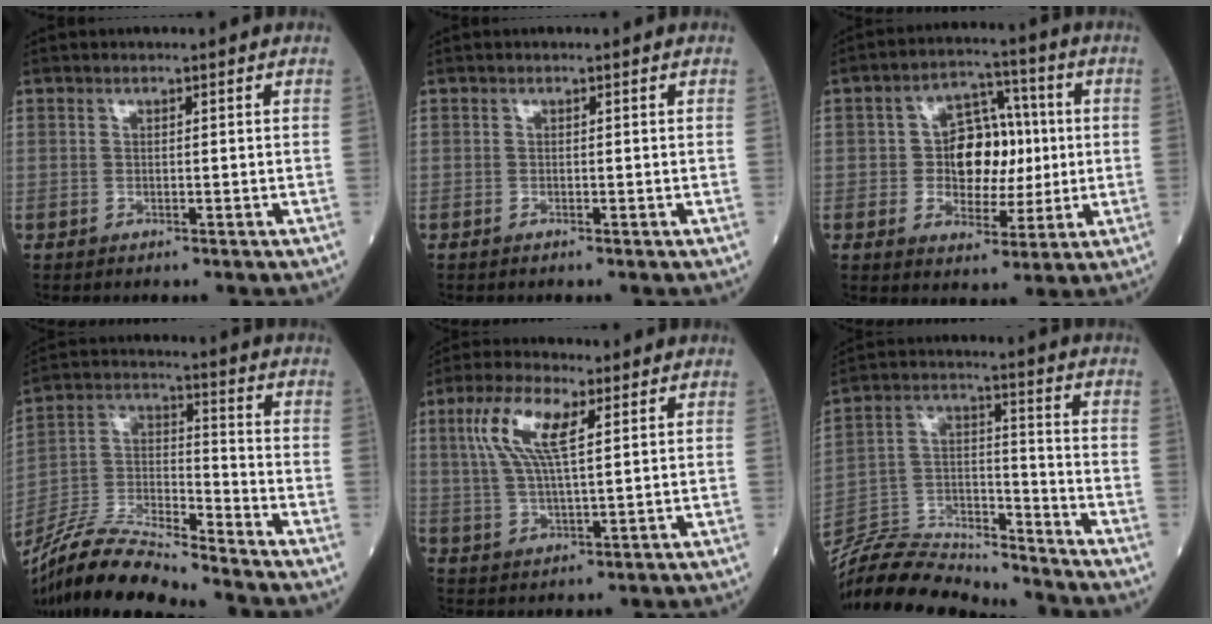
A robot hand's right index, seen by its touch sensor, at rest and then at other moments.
{"total": 0.0}
{"total": 9.9, "force": [0.4, 6.5, 7.5], "torque": [-0.114, 0.026, 0.010]}
{"total": 13.7, "force": [-12.8, 0.0, 4.8], "torque": [-0.094, 0.005, -0.243]}
{"total": 9.1, "force": [3.4, 2.2, 8.2], "torque": [-0.177, 0.014, 0.067]}
{"total": 16.1, "force": [-15.9, 1.3, 2.2], "torque": [-0.046, 0.029, -0.276]}